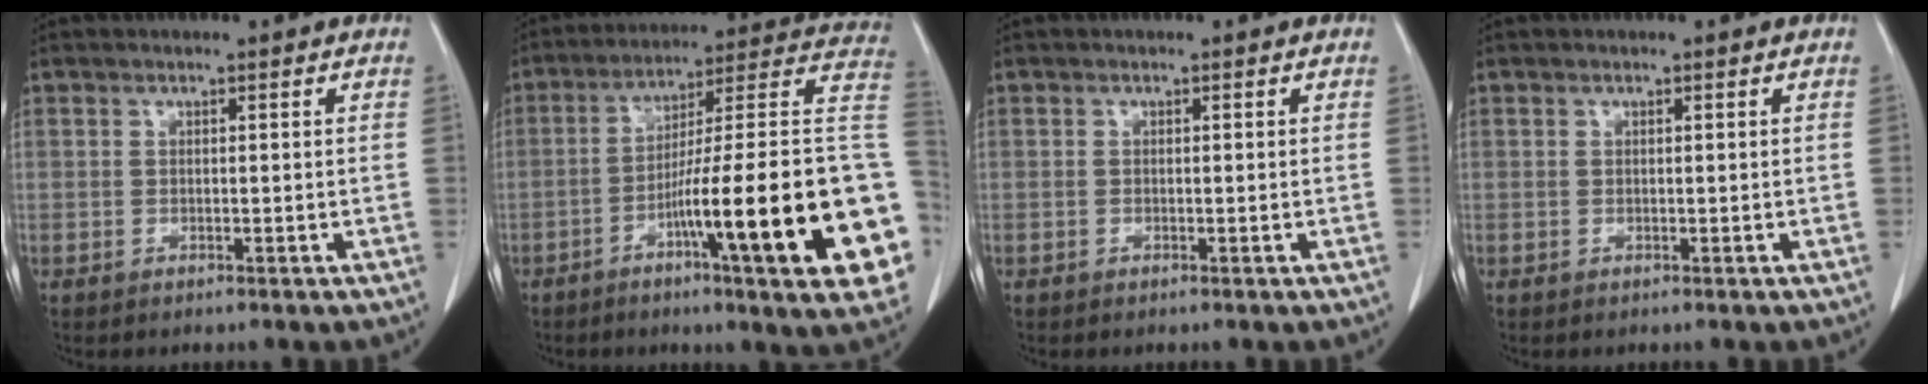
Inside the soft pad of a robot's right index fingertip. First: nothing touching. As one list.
[{"total": 26.8, "force": [-6.8, 1.2, 25.9], "torque": [-0.269, 0.003, -0.109]}, {"total": 0.0}, {"total": 0.0}]